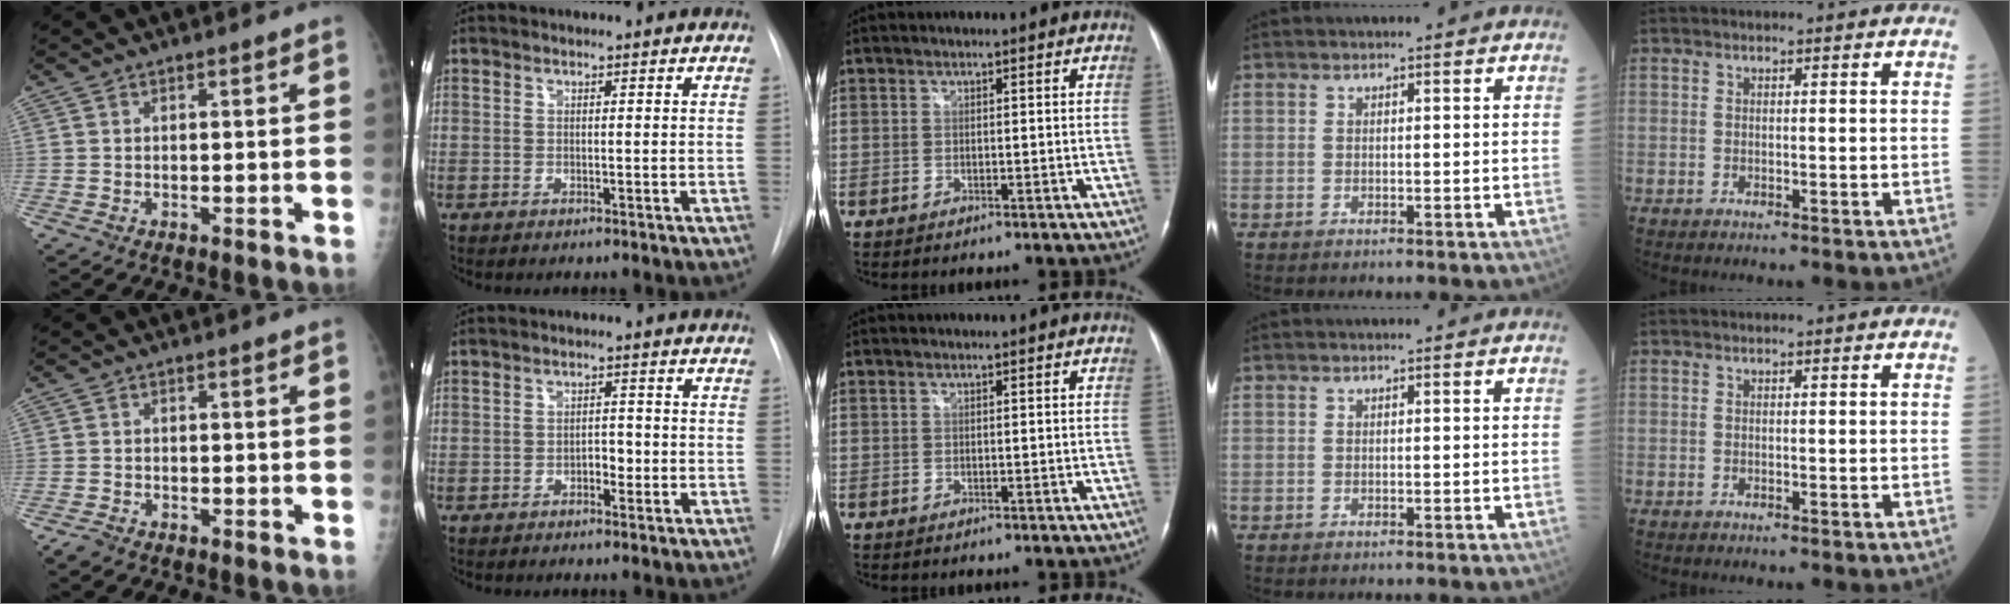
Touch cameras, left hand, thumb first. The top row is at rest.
{"thumb": {"total": 1.6, "force": [-1.5, 0.5, 0.4], "torque": [-0.017, 0.000, -0.028]}, "index": {"total": 2.0, "force": [-0.9, 1.1, 1.4], "torque": [-0.016, 0.007, -0.012]}}